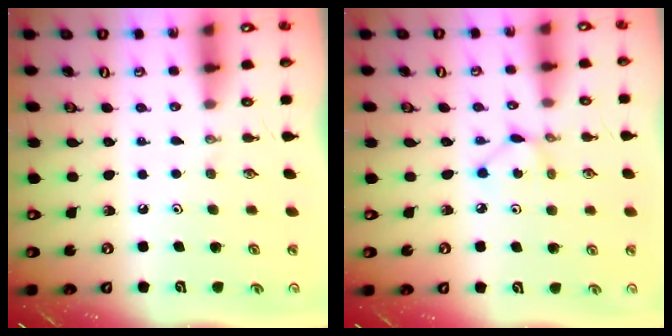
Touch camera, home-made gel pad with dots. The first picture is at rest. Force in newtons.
{"total": 2.4, "press": 2.4, "slide": 0.1}